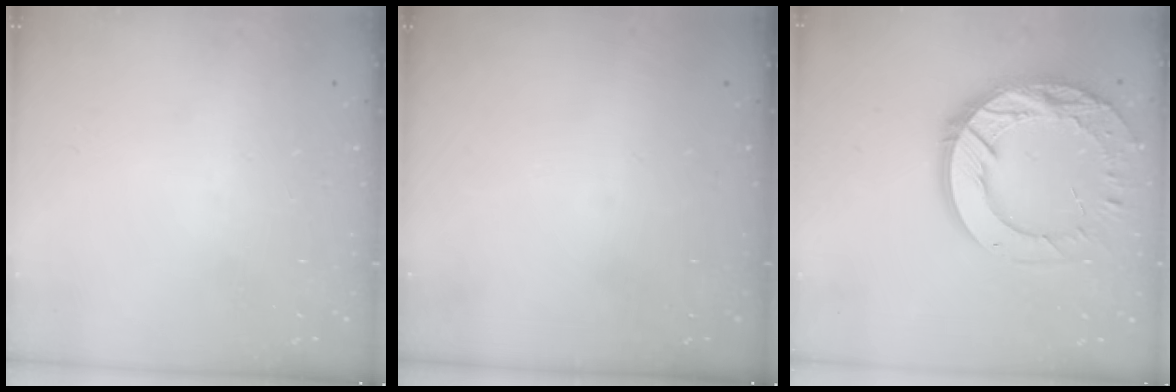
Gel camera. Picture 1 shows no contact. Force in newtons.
{"total": 0.0}
{"total": 20.2, "press": 20.2, "slide": 1.8}